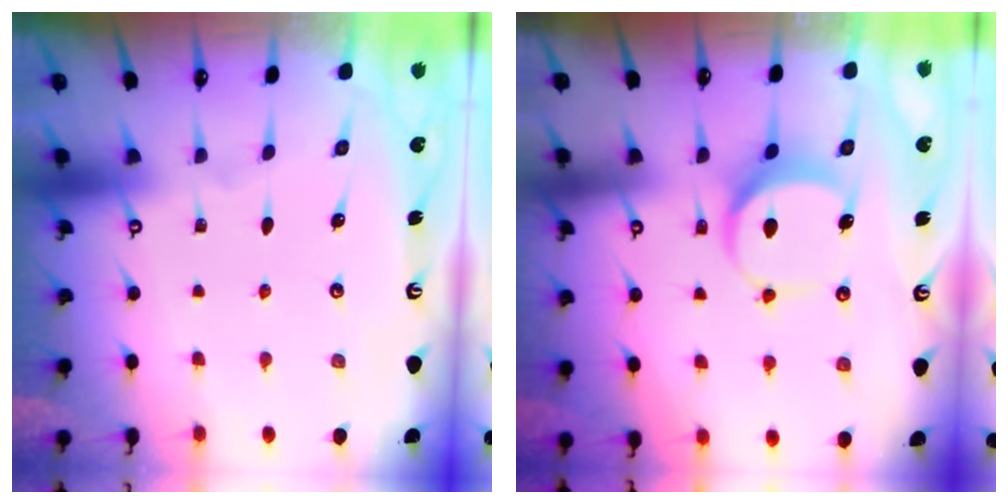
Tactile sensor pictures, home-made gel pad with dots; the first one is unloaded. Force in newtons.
{"total": 7.0, "press": 7.0, "slide": 0.6}